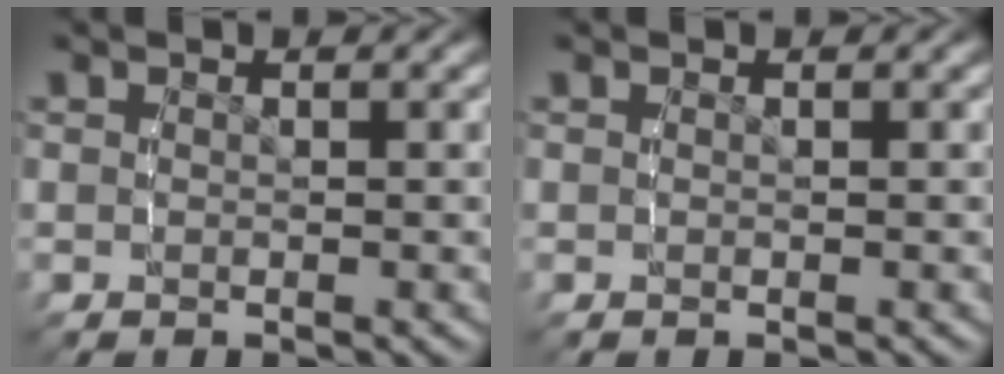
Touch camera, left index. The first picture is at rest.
{"total": 0.0}